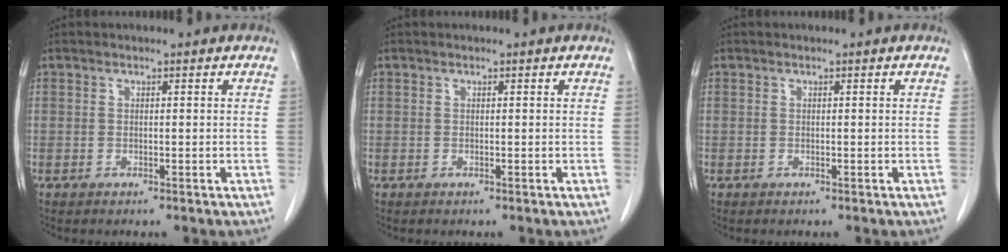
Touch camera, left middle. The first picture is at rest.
{"total": 0.0}
{"total": 0.0}